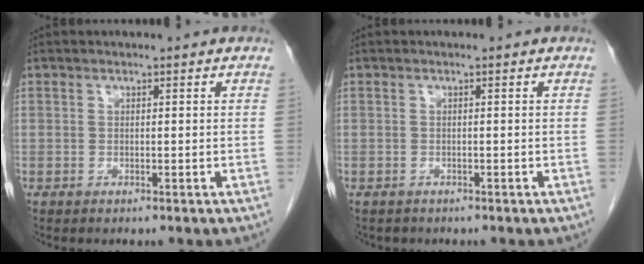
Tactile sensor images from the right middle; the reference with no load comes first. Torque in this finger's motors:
{"motor_torque": [-0.01, 0.02, 0.01, 0.02]}